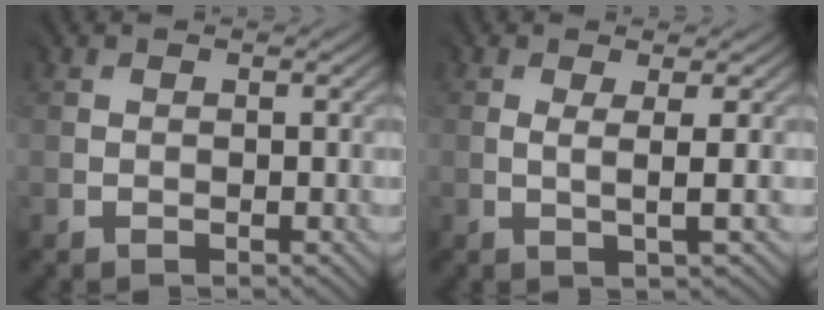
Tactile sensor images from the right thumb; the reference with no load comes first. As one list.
[{"total": 1.9, "force": [0.1, 0.2, 1.9], "torque": [-0.033, 0.003, 0.000]}]